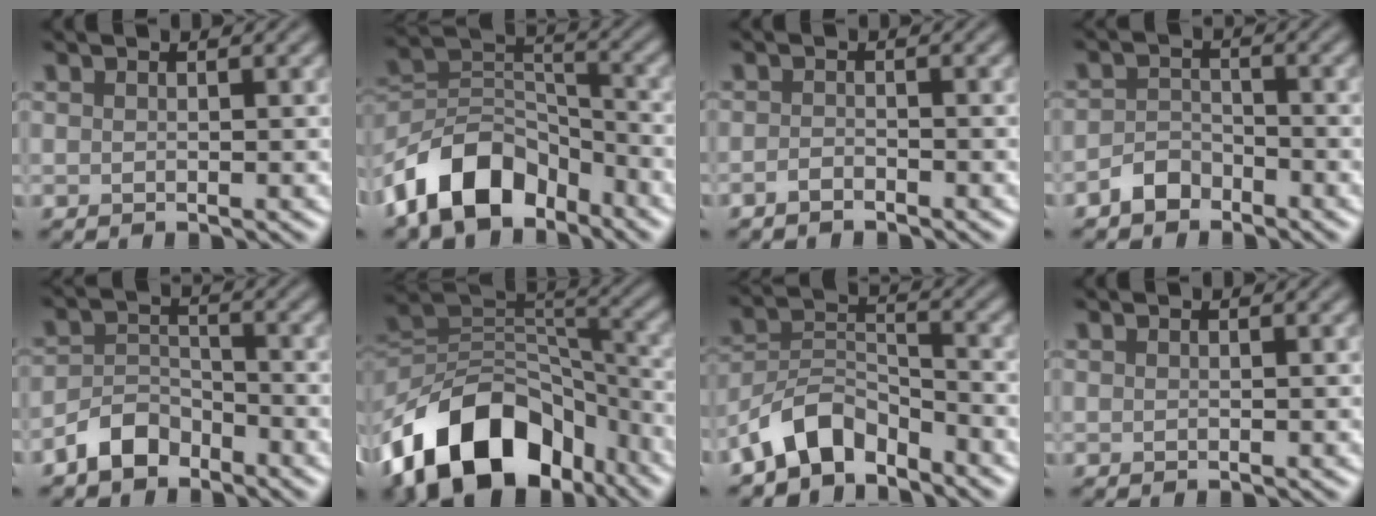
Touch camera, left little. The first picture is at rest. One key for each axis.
{"total": 9.6, "fx": -6.5, "fy": 5.3, "fz": 4.7, "tx": -0.074, "ty": 0.001, "tz": -0.138}
{"total": 1.0, "fx": -0.9, "fy": 0.3, "fz": 0.5, "tx": -0.010, "ty": 0.001, "tz": -0.018}
{"total": 2.4, "fx": -1.8, "fy": 1.3, "fz": 0.7, "tx": -0.009, "ty": 0.010, "tz": -0.039}
{"total": 3.7, "fx": -2.8, "fy": 2.0, "fz": 1.3, "tx": -0.021, "ty": 0.008, "tz": -0.062}
{"total": 14.5, "fx": -8.4, "fy": 9.1, "fz": 7.5, "tx": -0.132, "ty": 0.013, "tz": -0.155}
{"total": 5.7, "fx": -4.3, "fy": 2.7, "fz": 2.6, "tx": -0.037, "ty": 0.007, "tz": -0.092}
{"total": 0.0}